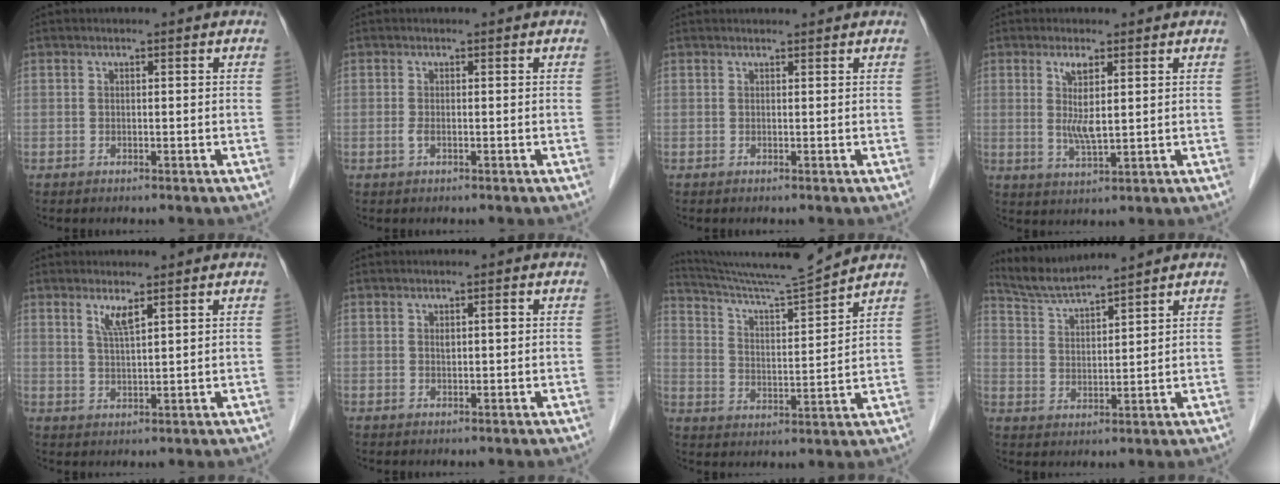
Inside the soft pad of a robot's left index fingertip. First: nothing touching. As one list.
[{"total": 0.8, "force": [-0.3, 0.2, 0.7], "torque": [-0.019, -0.003, -0.005]}, {"total": 2.0, "force": [2.0, 0.2, 0.4], "torque": [-0.008, 0.018, 0.029]}, {"total": 4.7, "force": [1.2, 0.4, 4.5], "torque": [-0.090, -0.008, 0.026]}, {"total": 2.8, "force": [1.8, -0.1, 2.2], "torque": [-0.047, -0.007, 0.039]}, {"total": 1.2, "force": [0.3, 0.3, 1.1], "torque": [-0.021, 0.005, 0.006]}, {"total": 12.2, "force": [11.6, -2.4, 2.8], "torque": [-0.058, -0.024, 0.201]}, {"total": 6.4, "force": [6.2, -1.0, 1.3], "torque": [-0.040, 0.007, 0.128]}]